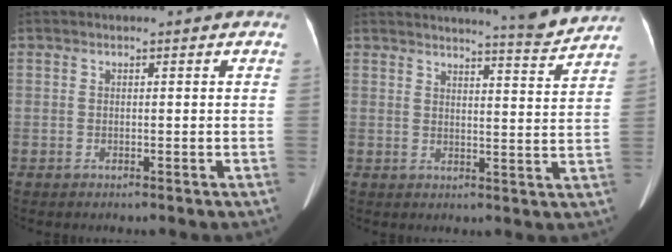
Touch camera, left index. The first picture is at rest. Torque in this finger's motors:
{"motor_torque": [0.67, -1.29, 0.07, 0.05]}